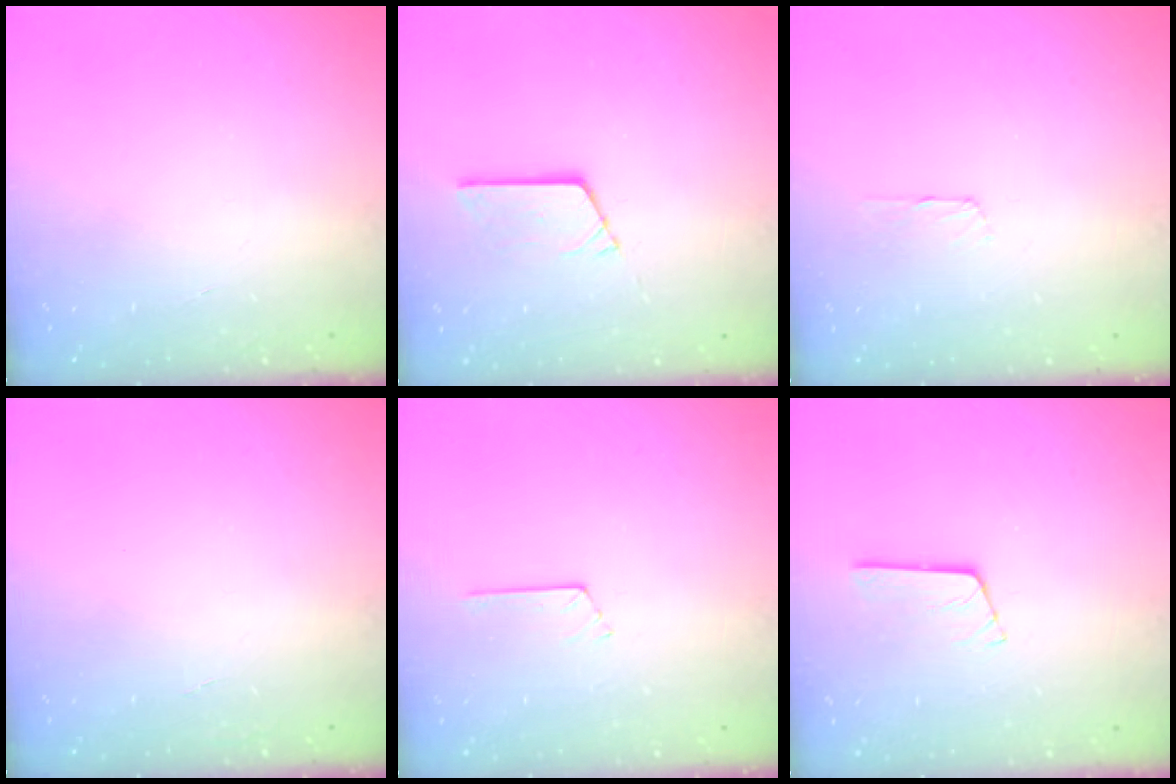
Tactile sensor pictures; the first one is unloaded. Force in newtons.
{"total": 4.1, "press": 4.1, "slide": 0.2}
{"total": 3.0, "press": 2.9, "slide": 0.4}
{"total": 0.0}
{"total": 2.8, "press": 2.8, "slide": 0.4}
{"total": 2.9, "press": 2.8, "slide": 0.3}